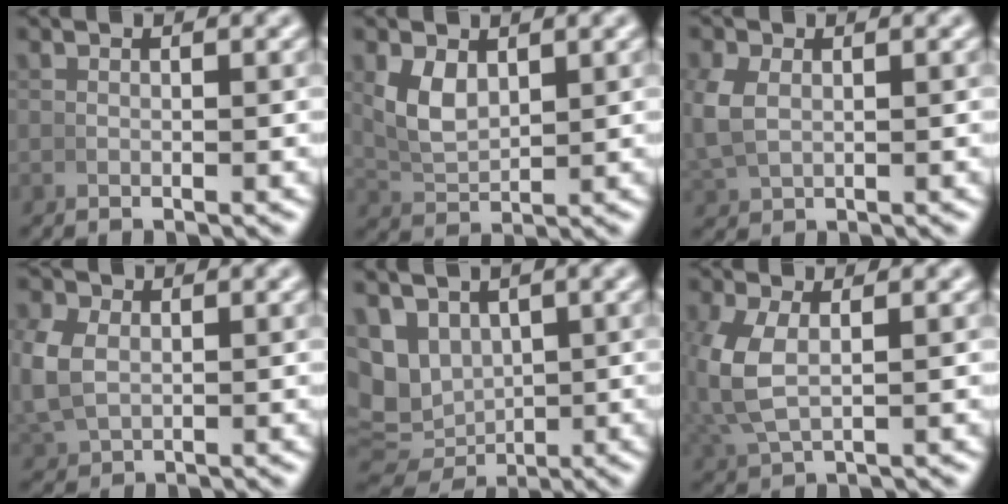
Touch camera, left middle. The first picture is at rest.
{"total": 3.3, "force": [1.3, 2.0, 2.3], "torque": [-0.055, -0.004, 0.033]}
{"total": 2.8, "force": [0.5, 2.2, 1.7], "torque": [-0.056, -0.008, 0.022]}
{"total": 3.8, "force": [0.4, 3.1, 2.1], "torque": [-0.071, -0.016, 0.024]}
{"total": 9.7, "force": [-0.1, 8.5, 4.6], "torque": [-0.129, -0.052, 0.022]}
{"total": 4.0, "force": [0.7, 2.3, 3.1], "torque": [-0.097, -0.007, 0.027]}